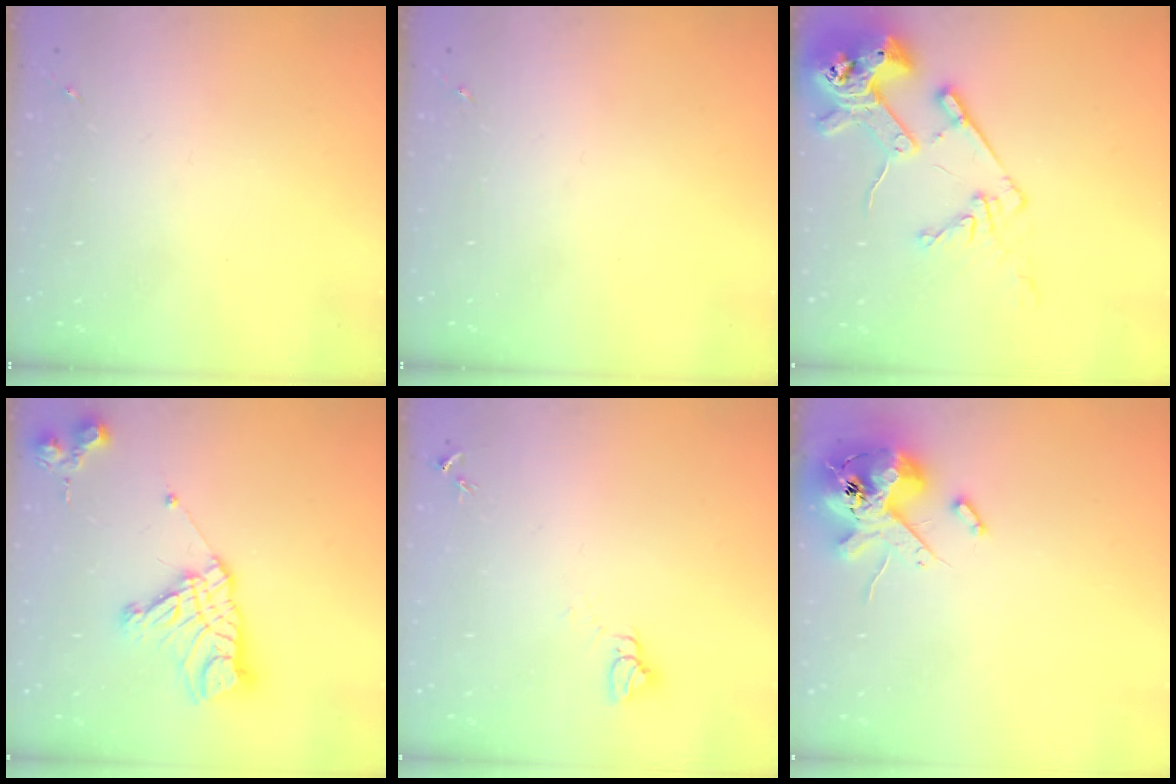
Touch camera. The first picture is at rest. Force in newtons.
{"total": 0.0}
{"total": 16.9, "press": 16.8, "slide": 1.8}
{"total": 16.2, "press": 16.1, "slide": 1.6}
{"total": 3.2, "press": 3.2, "slide": 0.1}
{"total": 14.9, "press": 14.7, "slide": 2.3}